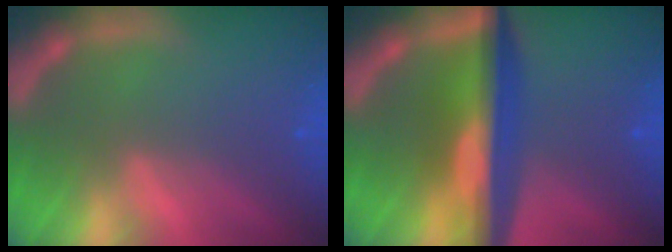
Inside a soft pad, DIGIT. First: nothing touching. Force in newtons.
{"total": 9.6}